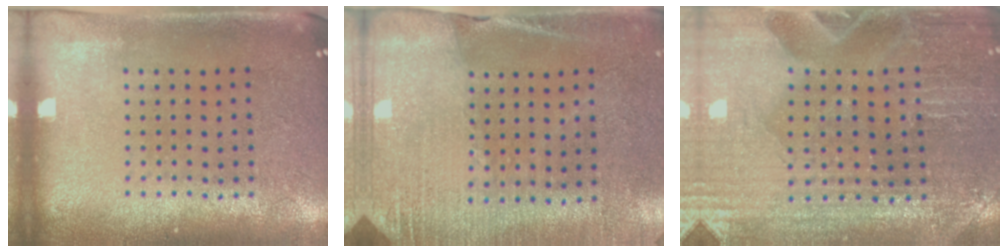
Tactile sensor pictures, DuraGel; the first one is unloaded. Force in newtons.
{"total": 2.7, "press": 2.6, "slide": 0.7}
{"total": 1.5, "press": 1.4, "slide": 0.2}